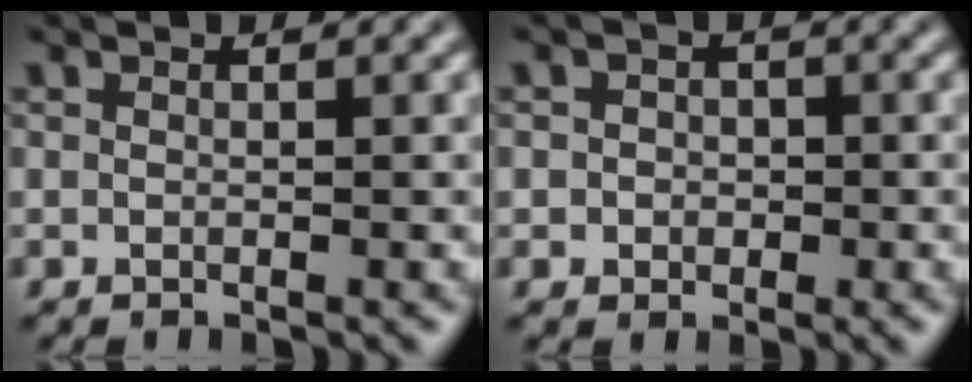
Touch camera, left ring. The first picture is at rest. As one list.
[{"total": 2.0, "force": [0.0, 1.9, 0.8], "torque": [0.005, 0.002, -0.011]}]